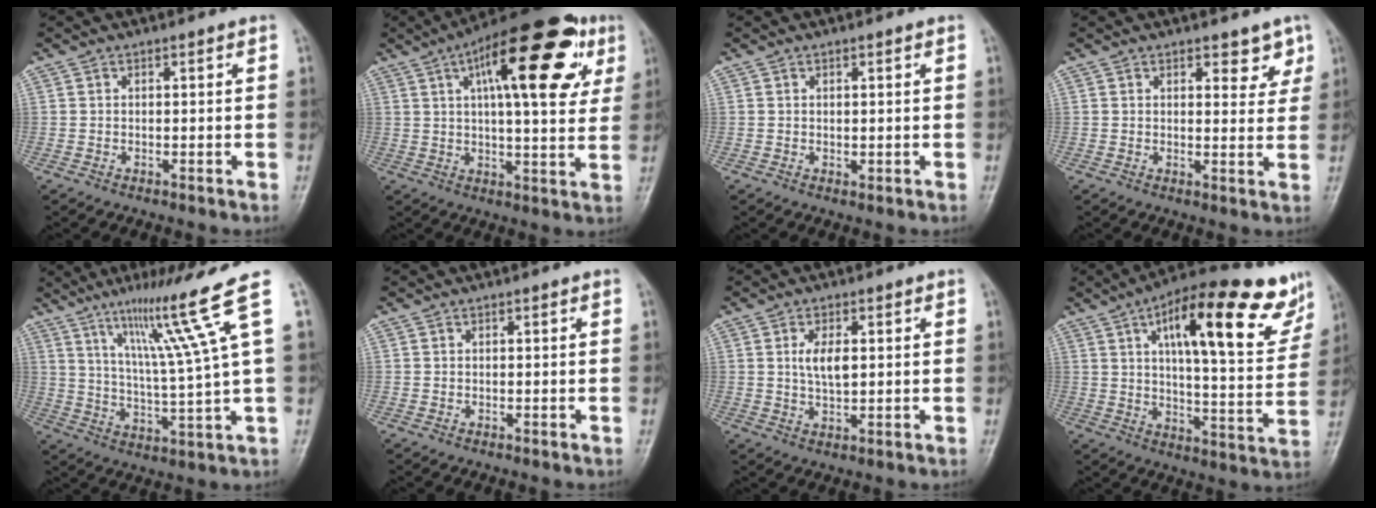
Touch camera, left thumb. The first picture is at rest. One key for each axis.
{"total": 23.1, "fx": 8.8, "fy": 8.0, "fz": 19.8, "tx": -0.263, "ty": 0.001, "tz": 0.123}
{"total": 0.8, "fx": 0.3, "fy": 0.6, "fz": 0.4, "tx": -0.004, "ty": -0.003, "tz": 0.005}
{"total": 4.4, "fx": 2.9, "fy": 2.3, "fz": 2.4, "tx": 0.000, "ty": -0.017, "tz": 0.035}
{"total": 13.0, "fx": 7.4, "fy": -1.3, "fz": 10.6, "tx": -0.168, "ty": -0.044, "tz": 0.125}
{"total": 0.0}
{"total": 4.9, "fx": 1.0, "fy": 2.4, "fz": 4.1, "tx": -0.075, "ty": -0.006, "tz": 0.019}
{"total": 24.1, "fx": 12.1, "fy": 7.8, "fz": 19.3, "tx": -0.246, "ty": -0.024, "tz": 0.177}